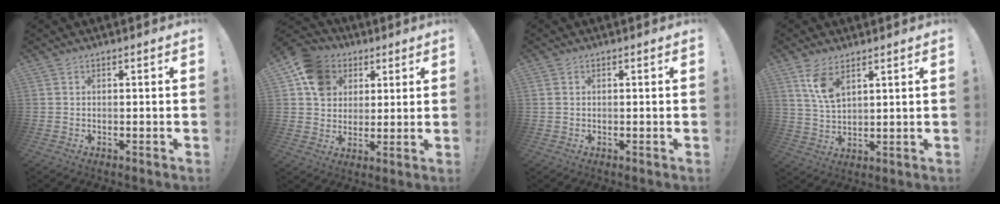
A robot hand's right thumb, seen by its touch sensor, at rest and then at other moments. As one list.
[{"total": 12.0, "force": [4.7, 10.0, 4.9], "torque": [-0.062, -0.017, 0.093]}, {"total": 0.9, "force": [0.2, 0.8, 0.5], "torque": [-0.009, 0.004, 0.005]}, {"total": 8.2, "force": [4.8, 3.7, 5.4], "torque": [-0.098, -0.024, 0.086]}]